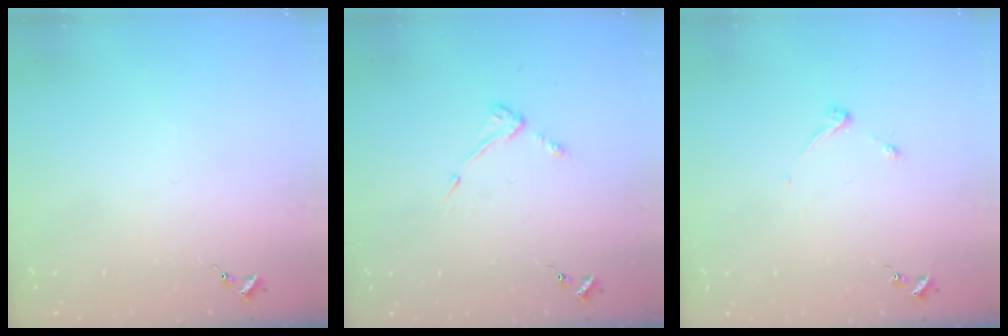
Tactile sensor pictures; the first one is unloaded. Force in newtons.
{"total": 5.2, "press": 5.1, "slide": 0.6}
{"total": 3.8, "press": 3.8, "slide": 0.5}